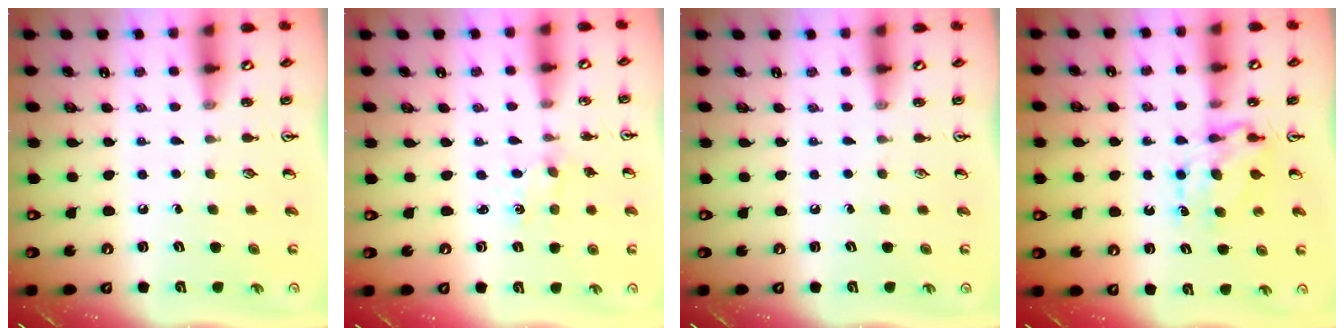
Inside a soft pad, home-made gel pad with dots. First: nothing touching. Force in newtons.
{"total": 0.7, "press": 0.7, "slide": 0.1}
{"total": 0.0}
{"total": 7.0, "press": 7.0, "slide": 0.6}